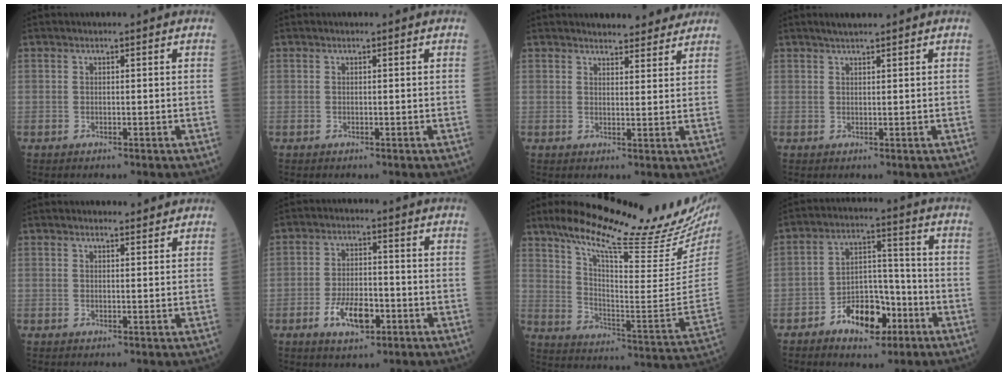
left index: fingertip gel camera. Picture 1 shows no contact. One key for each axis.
{"total": 0.0}
{"total": 7.3, "fx": 6.9, "fy": 1.8, "fz": 1.8, "tx": -0.016, "ty": 0.001, "tz": 0.078}
{"total": 2.1, "fx": 1.8, "fy": 0.0, "fz": 1.1, "tx": -0.020, "ty": 0.010, "tz": 0.033}
{"total": 2.0, "fx": 2.0, "fy": 0.4, "fz": 0.0, "tx": -0.006, "ty": 0.000, "tz": 0.025}
{"total": 7.0, "fx": -3.1, "fy": 3.1, "fz": 5.4, "tx": -0.107, "ty": -0.001, "tz": -0.052}
{"total": 27.0, "fx": 22.7, "fy": 2.7, "fz": 14.5, "tx": -0.229, "ty": -0.058, "tz": 0.313}
{"total": 9.7, "fx": -5.3, "fy": 5.1, "fz": 6.3, "tx": -0.111, "ty": 0.018, "tz": -0.084}